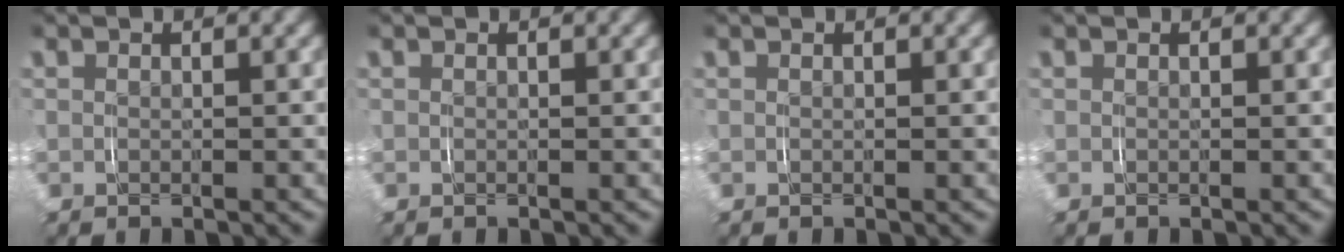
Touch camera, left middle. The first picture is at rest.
{"total": 0.0}
{"total": 0.0}
{"total": 0.0}